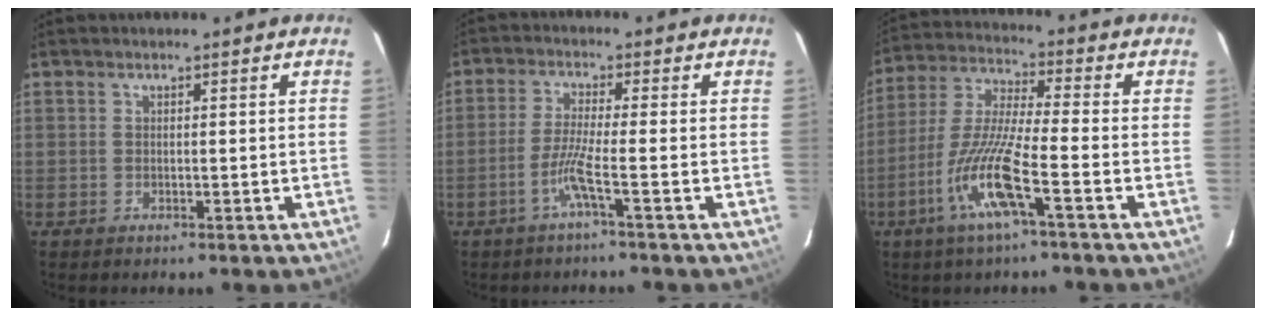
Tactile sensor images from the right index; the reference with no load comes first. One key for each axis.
{"total": 4.4, "fx": -2.0, "fy": -1.2, "fz": 3.7, "tx": -0.075, "ty": -0.003, "tz": -0.046}
{"total": 11.8, "fx": -5.0, "fy": 0.1, "fz": 10.7, "tx": -0.223, "ty": -0.006, "tz": -0.104}